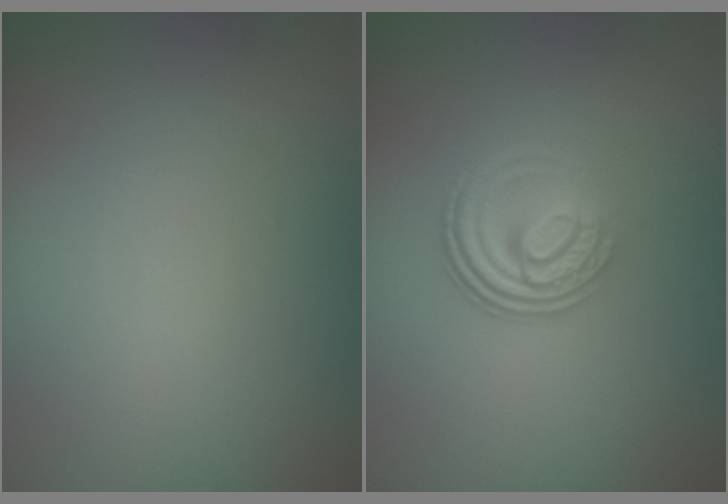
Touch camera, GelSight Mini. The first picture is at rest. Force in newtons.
{"total": 3.8, "press": 2.6, "slide": 2.8}